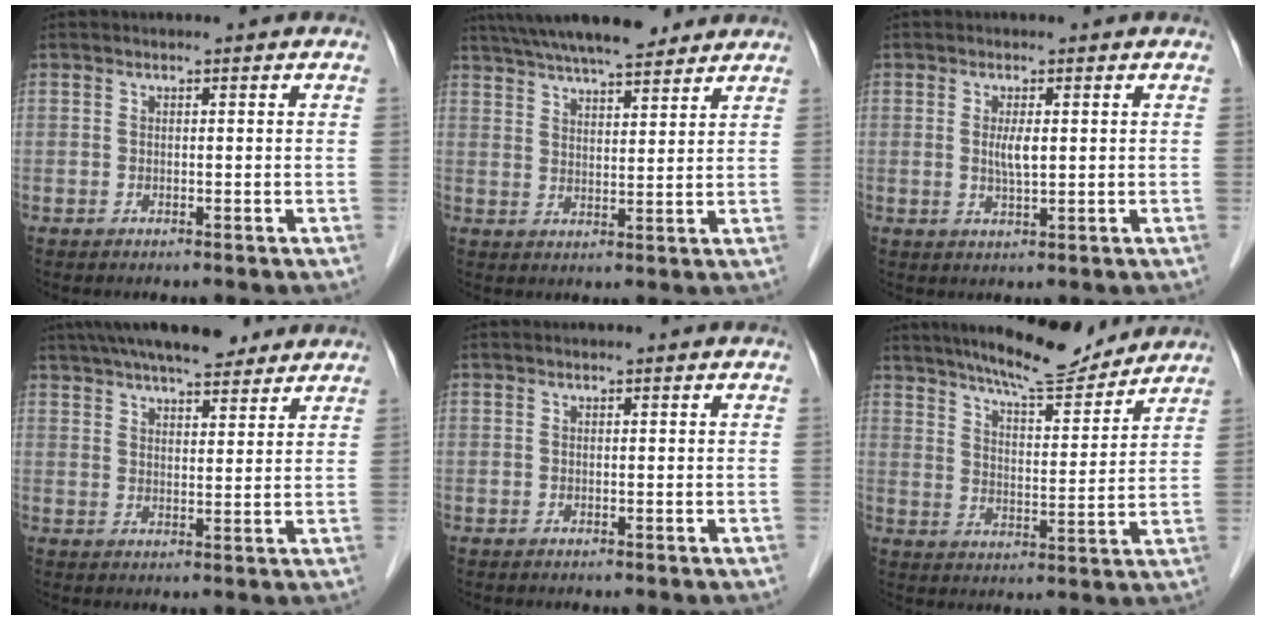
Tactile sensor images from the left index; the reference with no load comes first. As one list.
[{"total": 14.7, "force": [12.7, 2.6, 7.0], "torque": [-0.122, 0.029, 0.197]}, {"total": 2.5, "force": [0.2, 0.4, 2.5], "torque": [-0.050, -0.007, 0.005]}, {"total": 13.6, "force": [11.3, 3.2, 6.9], "torque": [-0.118, 0.032, 0.170]}, {"total": 0.0}, {"total": 12.4, "force": [11.3, 1.4, 4.9], "torque": [-0.078, -0.004, 0.170]}]